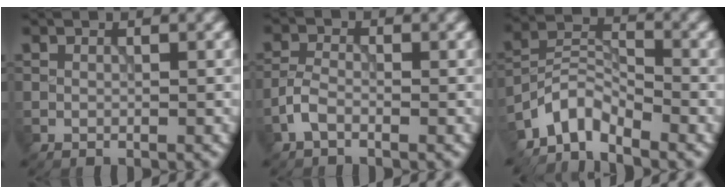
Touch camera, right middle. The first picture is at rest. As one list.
[{"total": 1.8, "force": [-1.1, 0.8, 1.1], "torque": [-0.024, 0.004, -0.029]}, {"total": 4.0, "force": [-3.5, 1.3, 1.3], "torque": [-0.018, 0.005, -0.084]}]